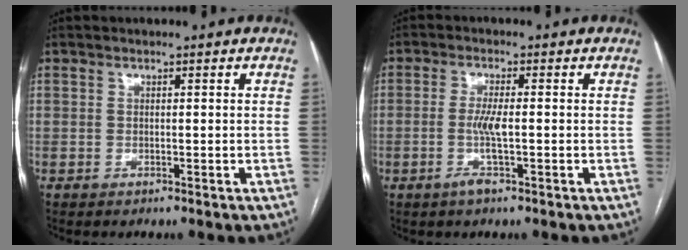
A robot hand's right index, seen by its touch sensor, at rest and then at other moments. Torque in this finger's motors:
{"motor_torque": [0.12, -0.05, 0.12, 0.07]}